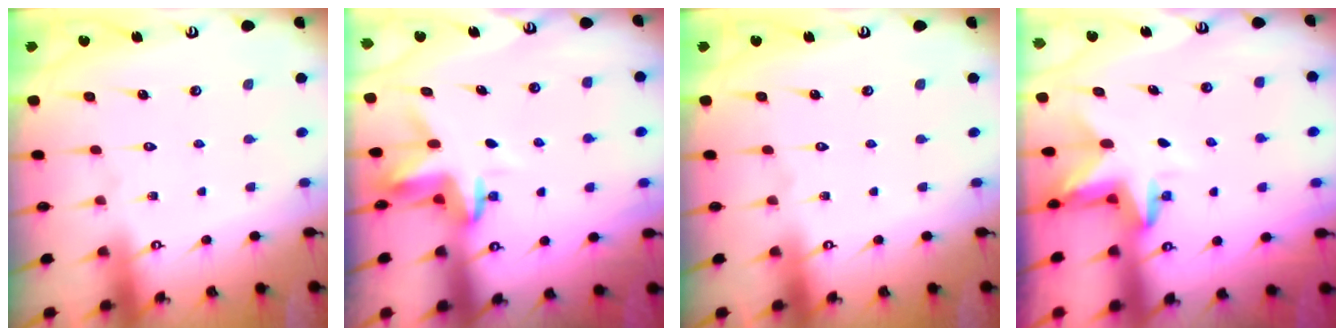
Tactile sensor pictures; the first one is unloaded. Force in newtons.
{"total": 3.6, "press": 3.6, "slide": 0.2}
{"total": 0.0}
{"total": 3.2, "press": 3.2, "slide": 0.1}